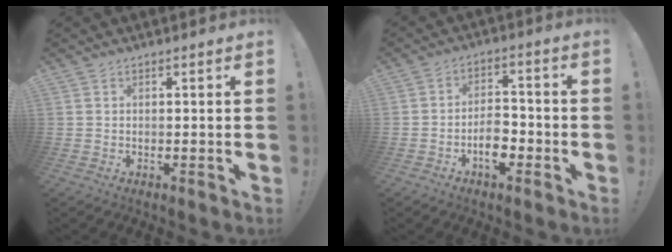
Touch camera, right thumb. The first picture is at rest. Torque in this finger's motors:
{"motor_torque": [0.70, 0.72, 0.57, -0.63, 0.01]}